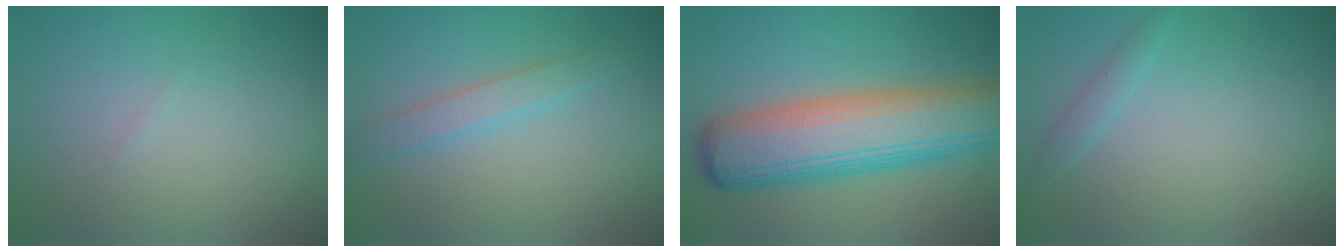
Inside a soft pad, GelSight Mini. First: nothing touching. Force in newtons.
{"total": 2.0, "press": 2.0, "slide": 0.0}
{"total": 10.6, "press": 10.6, "slide": 0.3}
{"total": 1.0, "press": 1.0, "slide": 0.1}